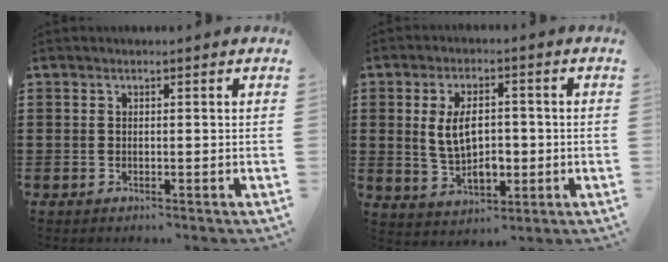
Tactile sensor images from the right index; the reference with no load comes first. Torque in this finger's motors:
{"motor_torque": [1.66, 0.48, 0.45, 0.15]}